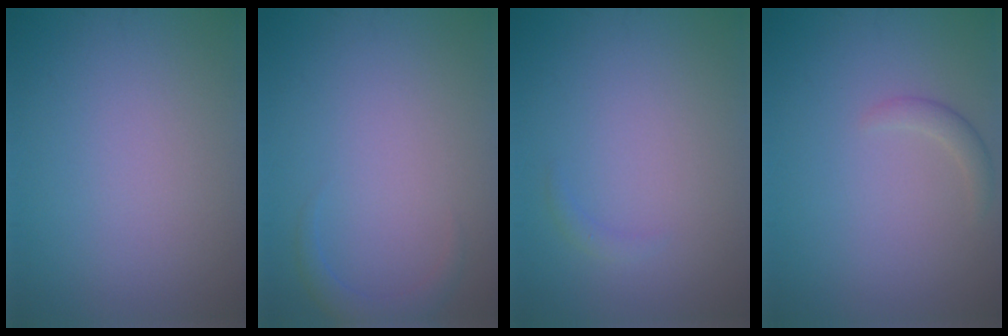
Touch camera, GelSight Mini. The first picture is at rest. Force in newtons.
{"total": 1.5, "press": 1.5, "slide": 0.2}
{"total": 0.7, "press": 0.7, "slide": 0.1}
{"total": 1.2, "press": 1.2, "slide": 0.1}